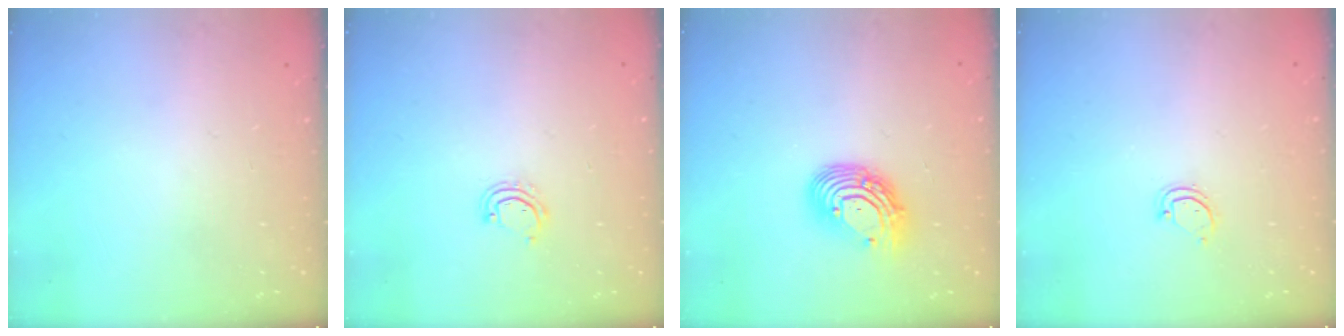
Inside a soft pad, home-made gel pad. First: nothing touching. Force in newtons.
{"total": 2.7, "press": 2.7, "slide": 0.2}
{"total": 11.5, "press": 11.5, "slide": 1.1}
{"total": 3.0, "press": 3.0, "slide": 0.2}